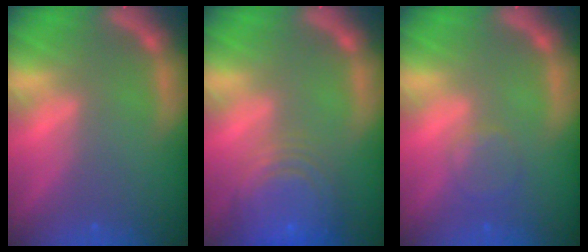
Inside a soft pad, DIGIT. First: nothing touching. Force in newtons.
{"total": 9.5}
{"total": 2.4}